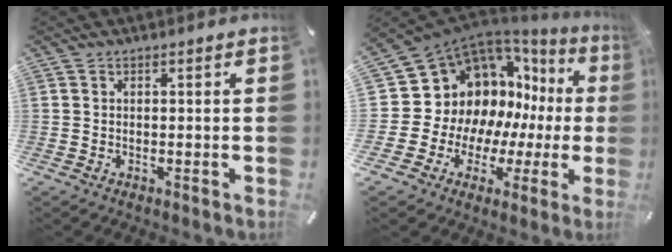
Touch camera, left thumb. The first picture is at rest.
{"total": 15.0, "force": [6.5, 12.2, 5.9], "torque": [-0.097, -0.085, 0.143]}